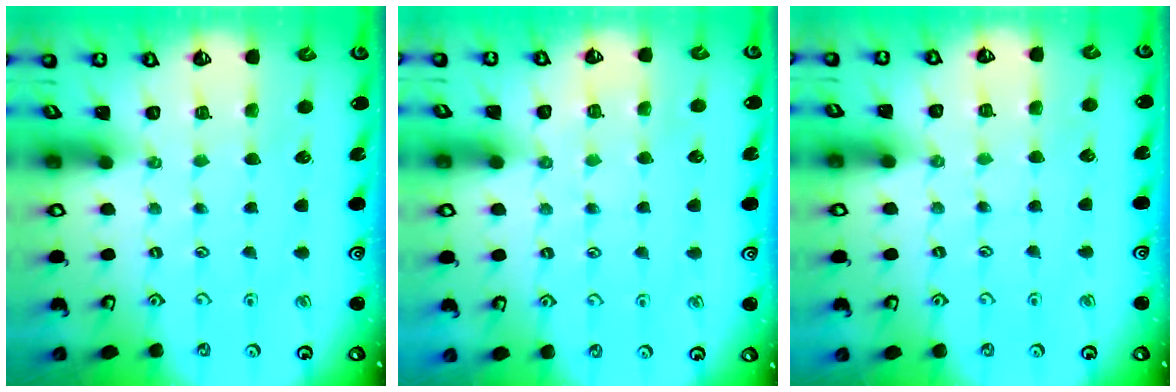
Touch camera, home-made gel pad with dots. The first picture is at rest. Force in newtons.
{"total": 4.7, "press": 4.7, "slide": 0.5}
{"total": 2.8, "press": 2.8, "slide": 0.5}